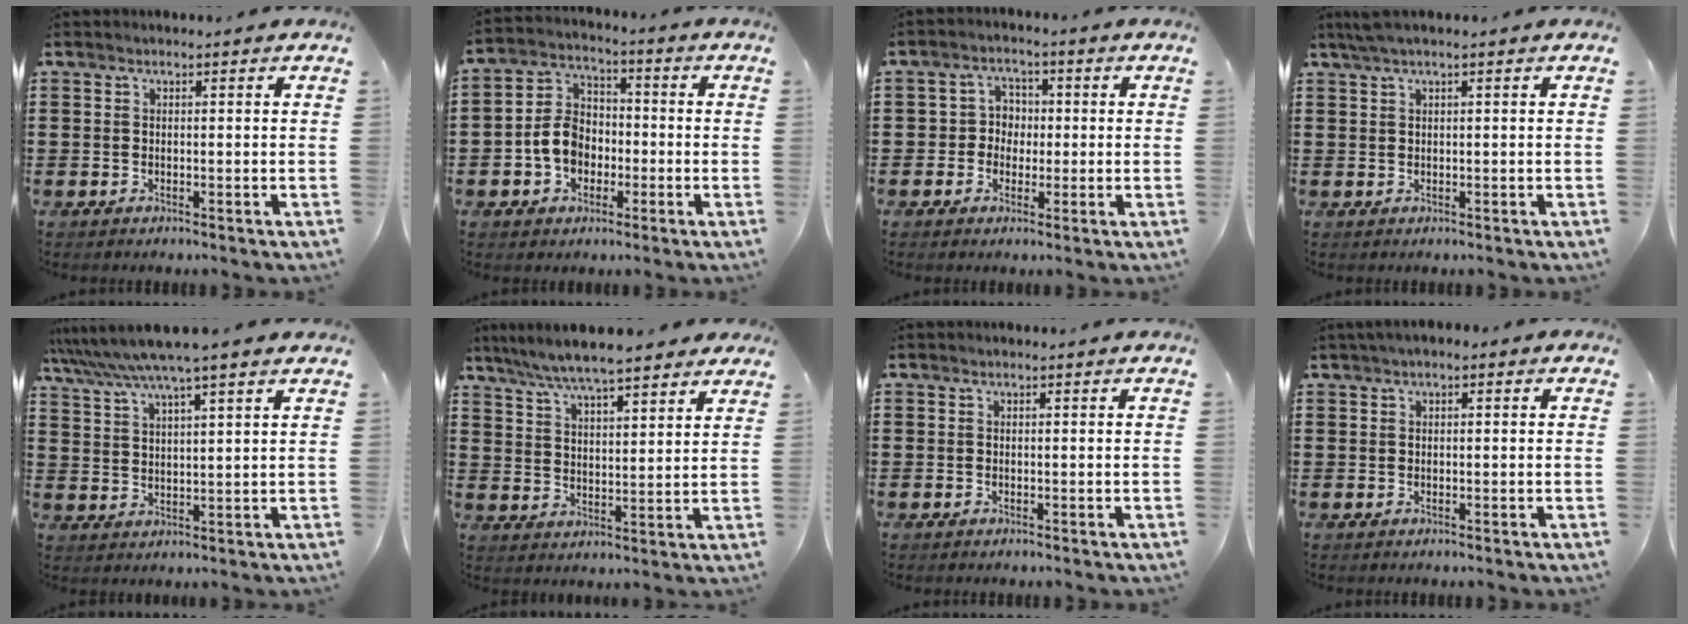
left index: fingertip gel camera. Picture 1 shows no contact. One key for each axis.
{"total": 6.9, "fx": -2.0, "fy": 5.4, "fz": 3.8, "tx": -0.095, "ty": 0.013, "tz": -0.042}
{"total": 3.7, "fx": -0.7, "fy": 3.6, "fz": 0.9, "tx": -0.035, "ty": 0.011, "tz": -0.020}
{"total": 1.4, "fx": 0.7, "fy": 0.0, "fz": 1.2, "tx": -0.023, "ty": -0.001, "tz": 0.014}
{"total": 6.2, "fx": 5.4, "fy": -0.2, "fz": 3.1, "tx": -0.078, "ty": -0.022, "tz": 0.093}
{"total": 6.6, "fx": 6.1, "fy": 0.4, "fz": 2.6, "tx": -0.074, "ty": -0.025, "tz": 0.108}
{"total": 0.0}
{"total": 1.0, "fx": 0.2, "fy": 0.5, "fz": 0.9, "tx": -0.017, "ty": 0.005, "tz": 0.003}